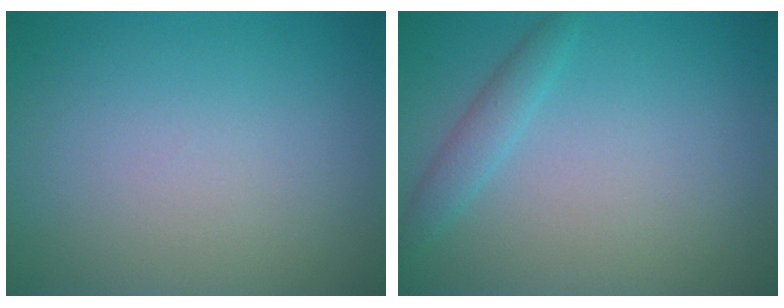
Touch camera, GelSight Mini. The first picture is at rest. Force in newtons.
{"total": 1.8, "press": 1.8, "slide": 0.2}